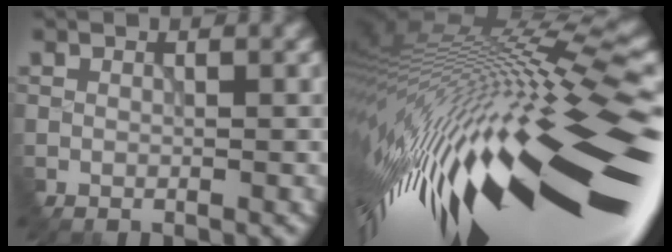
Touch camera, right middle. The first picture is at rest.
{"total": 18.4, "force": [-4.1, 4.7, 17.3], "torque": [-0.309, -0.001, -0.086]}